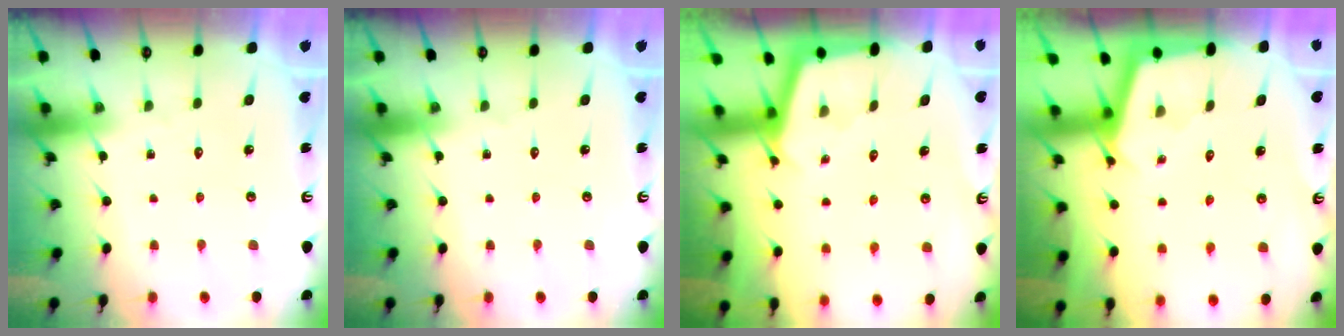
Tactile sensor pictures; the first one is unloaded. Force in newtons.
{"total": 0.0}
{"total": 2.5, "press": 2.5, "slide": 0.2}
{"total": 2.1, "press": 2.1, "slide": 0.2}